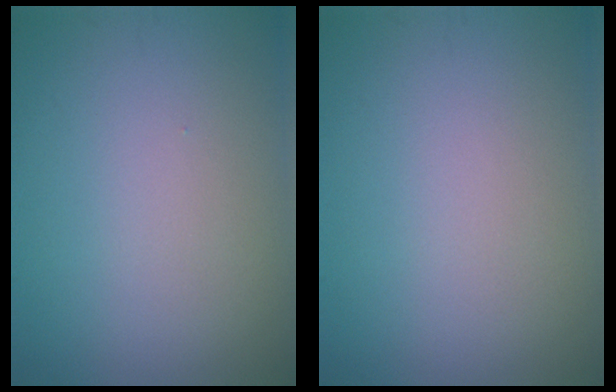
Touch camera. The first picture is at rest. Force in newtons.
{"total": 0.0}